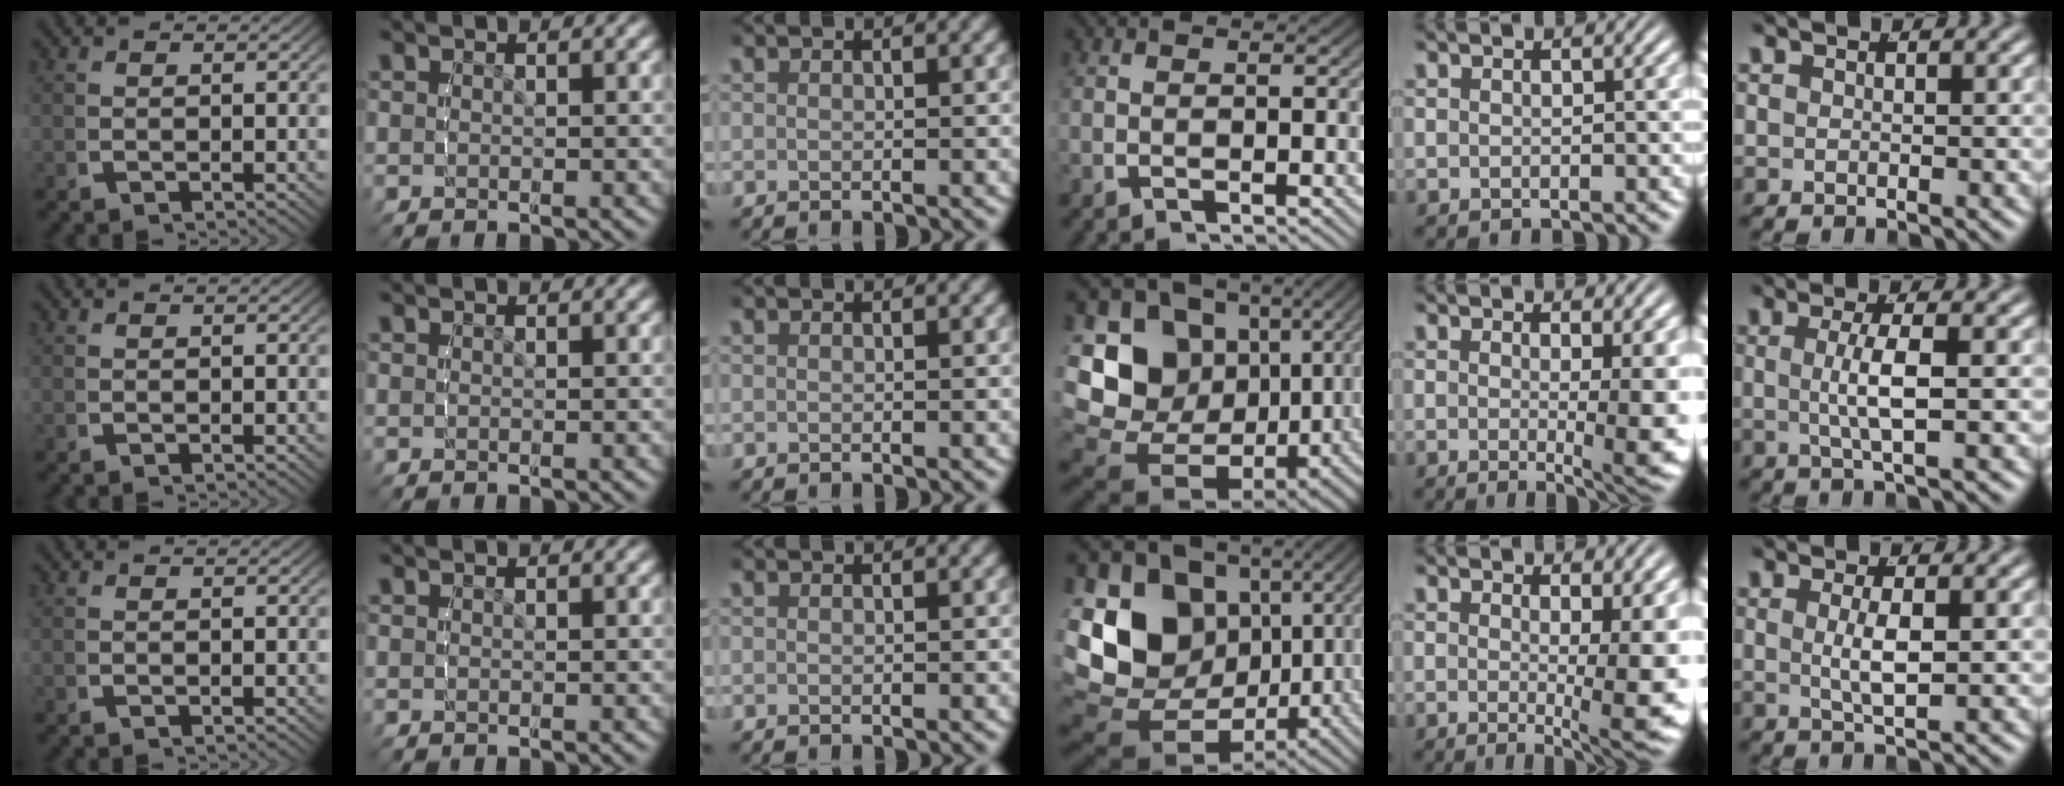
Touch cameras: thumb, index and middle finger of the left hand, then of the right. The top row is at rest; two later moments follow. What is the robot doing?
{"motion": "lift_and_place", "object": "glue stick"}